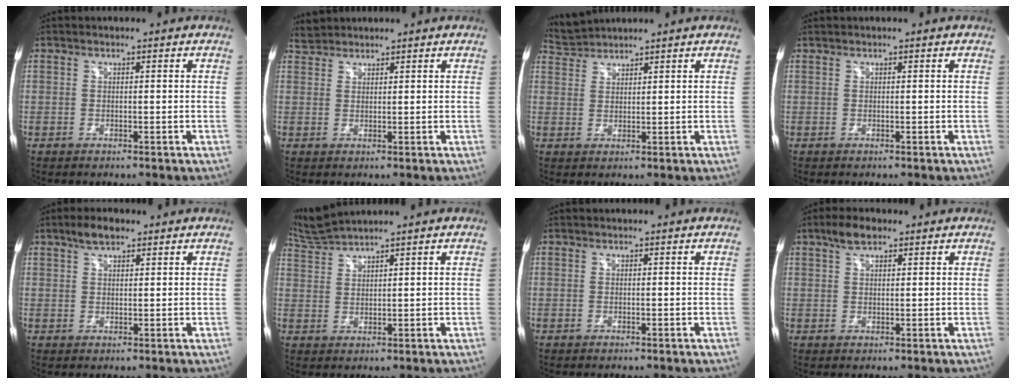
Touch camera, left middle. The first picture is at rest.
{"total": 2.3, "force": [2.1, 0.6, -0.5], "torque": [0.002, 0.015, 0.042]}
{"total": 3.3, "force": [3.2, -0.3, -0.7], "torque": [-0.003, 0.015, 0.072]}
{"total": 0.0}
{"total": 3.7, "force": [2.6, 1.5, 2.1], "torque": [-0.045, 0.009, 0.048]}
{"total": 4.5, "force": [4.2, -1.5, 0.6], "torque": [-0.028, 0.004, 0.093]}
{"total": 0.0}
{"total": 3.7, "force": [2.5, 1.5, 2.3], "torque": [-0.050, 0.010, 0.048]}